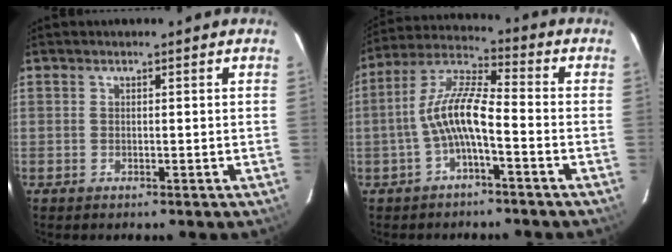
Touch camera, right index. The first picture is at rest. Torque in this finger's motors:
{"motor_torque": [0.73, -0.38, 0.50, 0.19]}